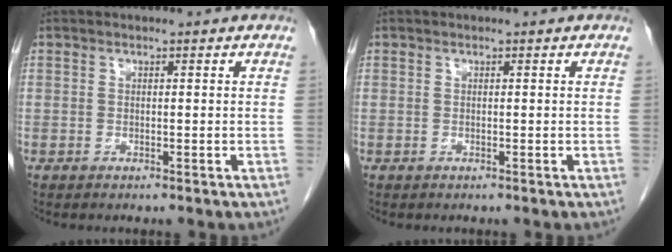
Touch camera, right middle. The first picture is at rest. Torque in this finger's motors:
{"motor_torque": [-0.15, -0.19, -0.05, -0.01]}